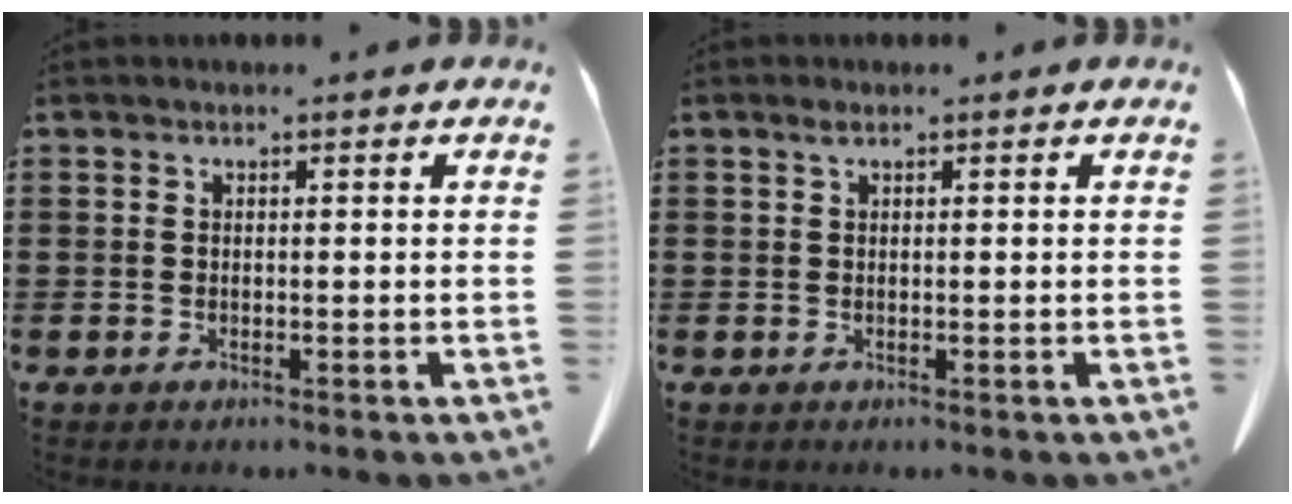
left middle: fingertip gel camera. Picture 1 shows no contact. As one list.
[{"total": 0.7, "force": [0.4, 0.2, 0.6], "torque": [-0.013, 0.001, 0.008]}]